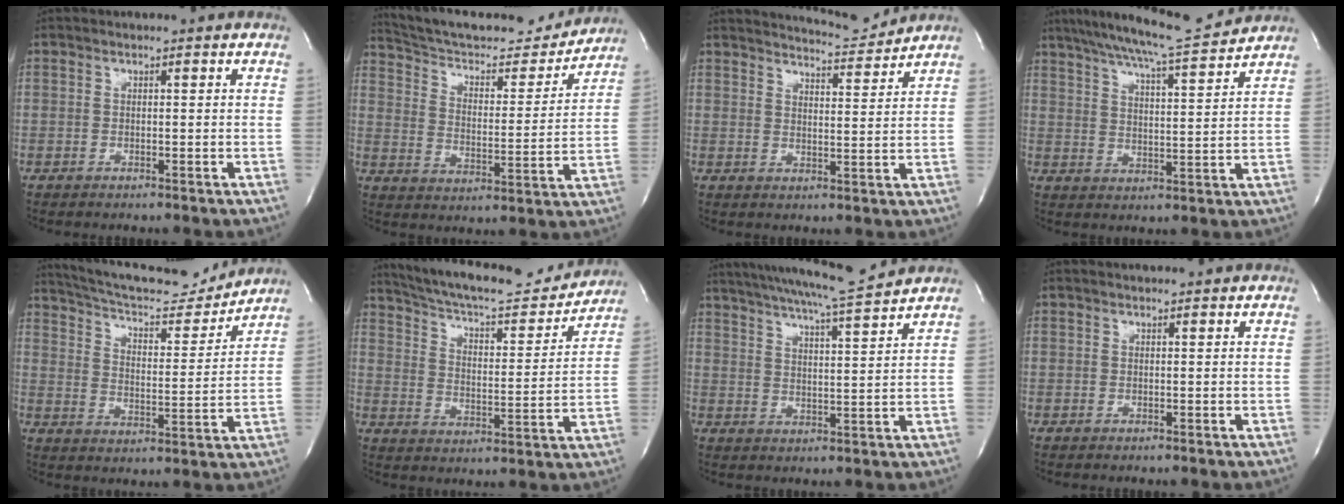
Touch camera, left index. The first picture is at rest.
{"total": 20.0, "force": [18.9, 3.3, 5.5], "torque": [-0.084, -0.017, 0.276]}
{"total": 7.3, "force": [7.2, -0.5, 0.8], "torque": [-0.021, -0.014, 0.106]}
{"total": 13.3, "force": [12.2, -0.3, 5.2], "torque": [-0.095, -0.008, 0.184]}
{"total": 16.8, "force": [16.0, 1.6, 4.8], "torque": [-0.083, -0.014, 0.244]}
{"total": 20.3, "force": [18.7, 3.7, 7.1], "torque": [-0.116, -0.006, 0.270]}
{"total": 14.1, "force": [12.9, -1.2, 5.5], "torque": [-0.104, -0.021, 0.193]}
{"total": 2.3, "force": [2.2, 0.1, 0.6], "torque": [-0.009, 0.015, 0.029]}